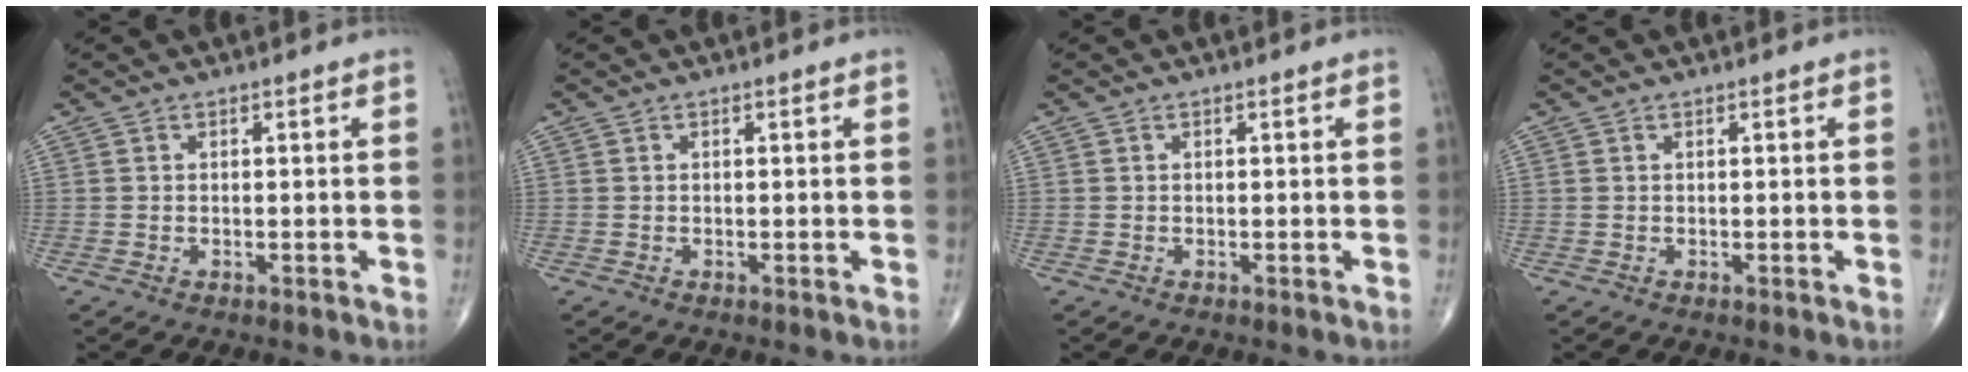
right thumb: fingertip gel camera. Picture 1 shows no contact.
{"total": 0.0}
{"total": 0.0}
{"total": 0.0}